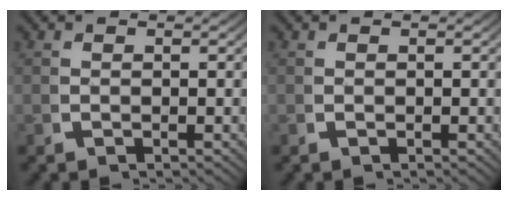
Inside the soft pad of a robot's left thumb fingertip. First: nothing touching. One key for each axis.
{"total": 0.0}